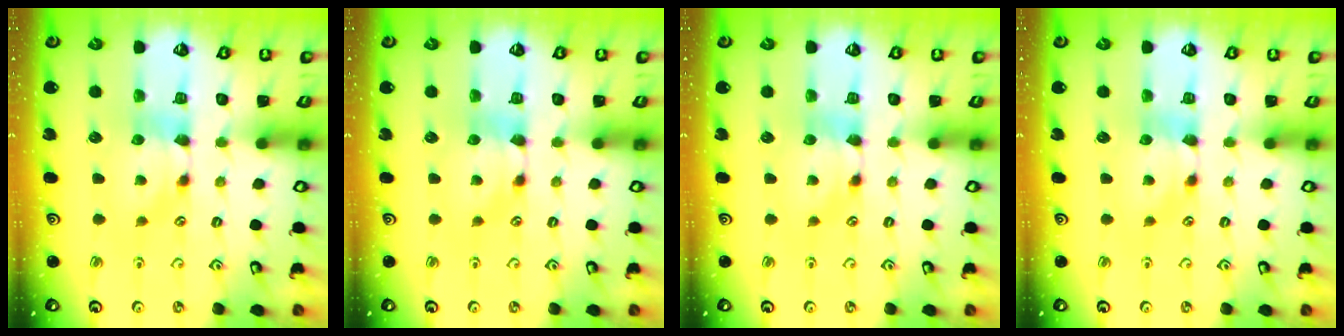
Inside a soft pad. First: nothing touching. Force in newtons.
{"total": 0.0}
{"total": 0.0}
{"total": 0.0}